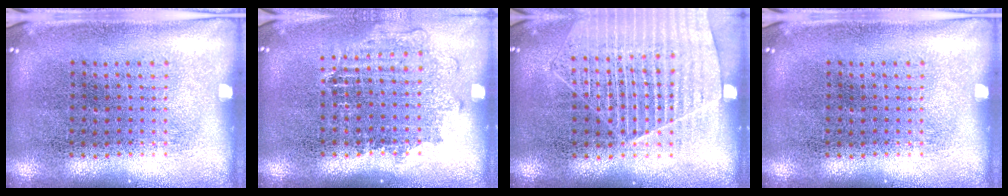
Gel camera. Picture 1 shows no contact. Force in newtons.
{"total": 1.0, "press": 1.0, "slide": 0.4}
{"total": 1.4, "press": 1.3, "slide": 0.5}
{"total": 0.0}